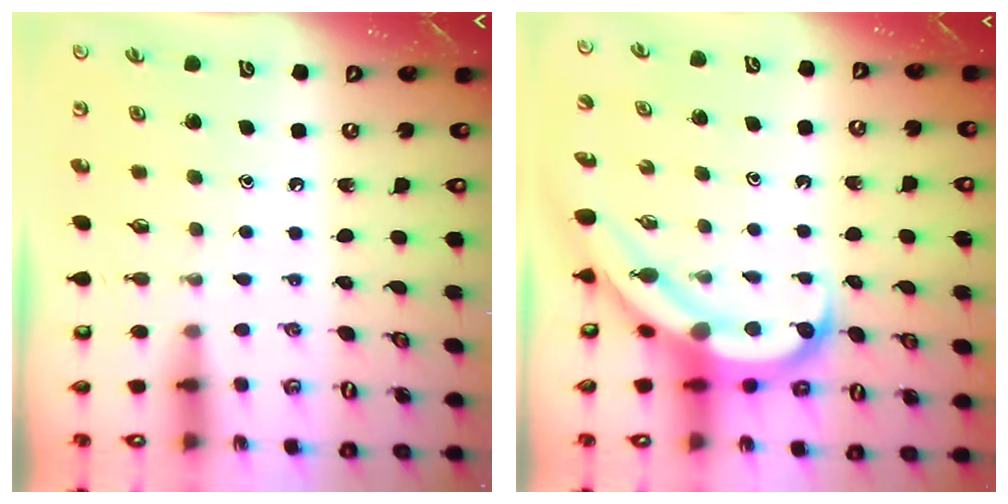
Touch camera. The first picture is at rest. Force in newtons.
{"total": 10.6, "press": 10.5, "slide": 1.1}